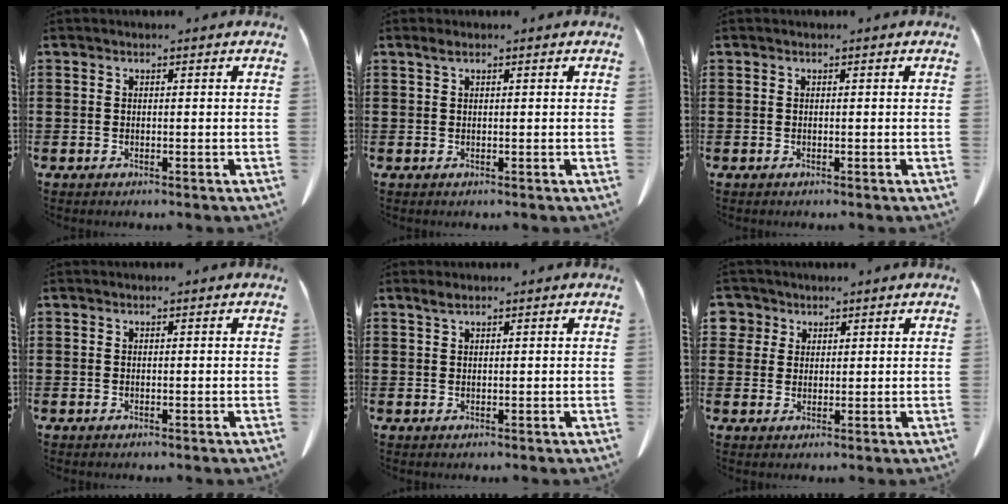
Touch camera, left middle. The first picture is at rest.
{"total": 1.0, "force": [0.5, 0.2, 0.8], "torque": [-0.018, 0.002, 0.009]}
{"total": 0.0}
{"total": 0.0}
{"total": 1.3, "force": [0.9, 0.2, 1.0], "torque": [-0.021, 0.002, 0.016]}
{"total": 3.1, "force": [1.9, 2.4, 0.3], "torque": [-0.012, 0.007, 0.034]}